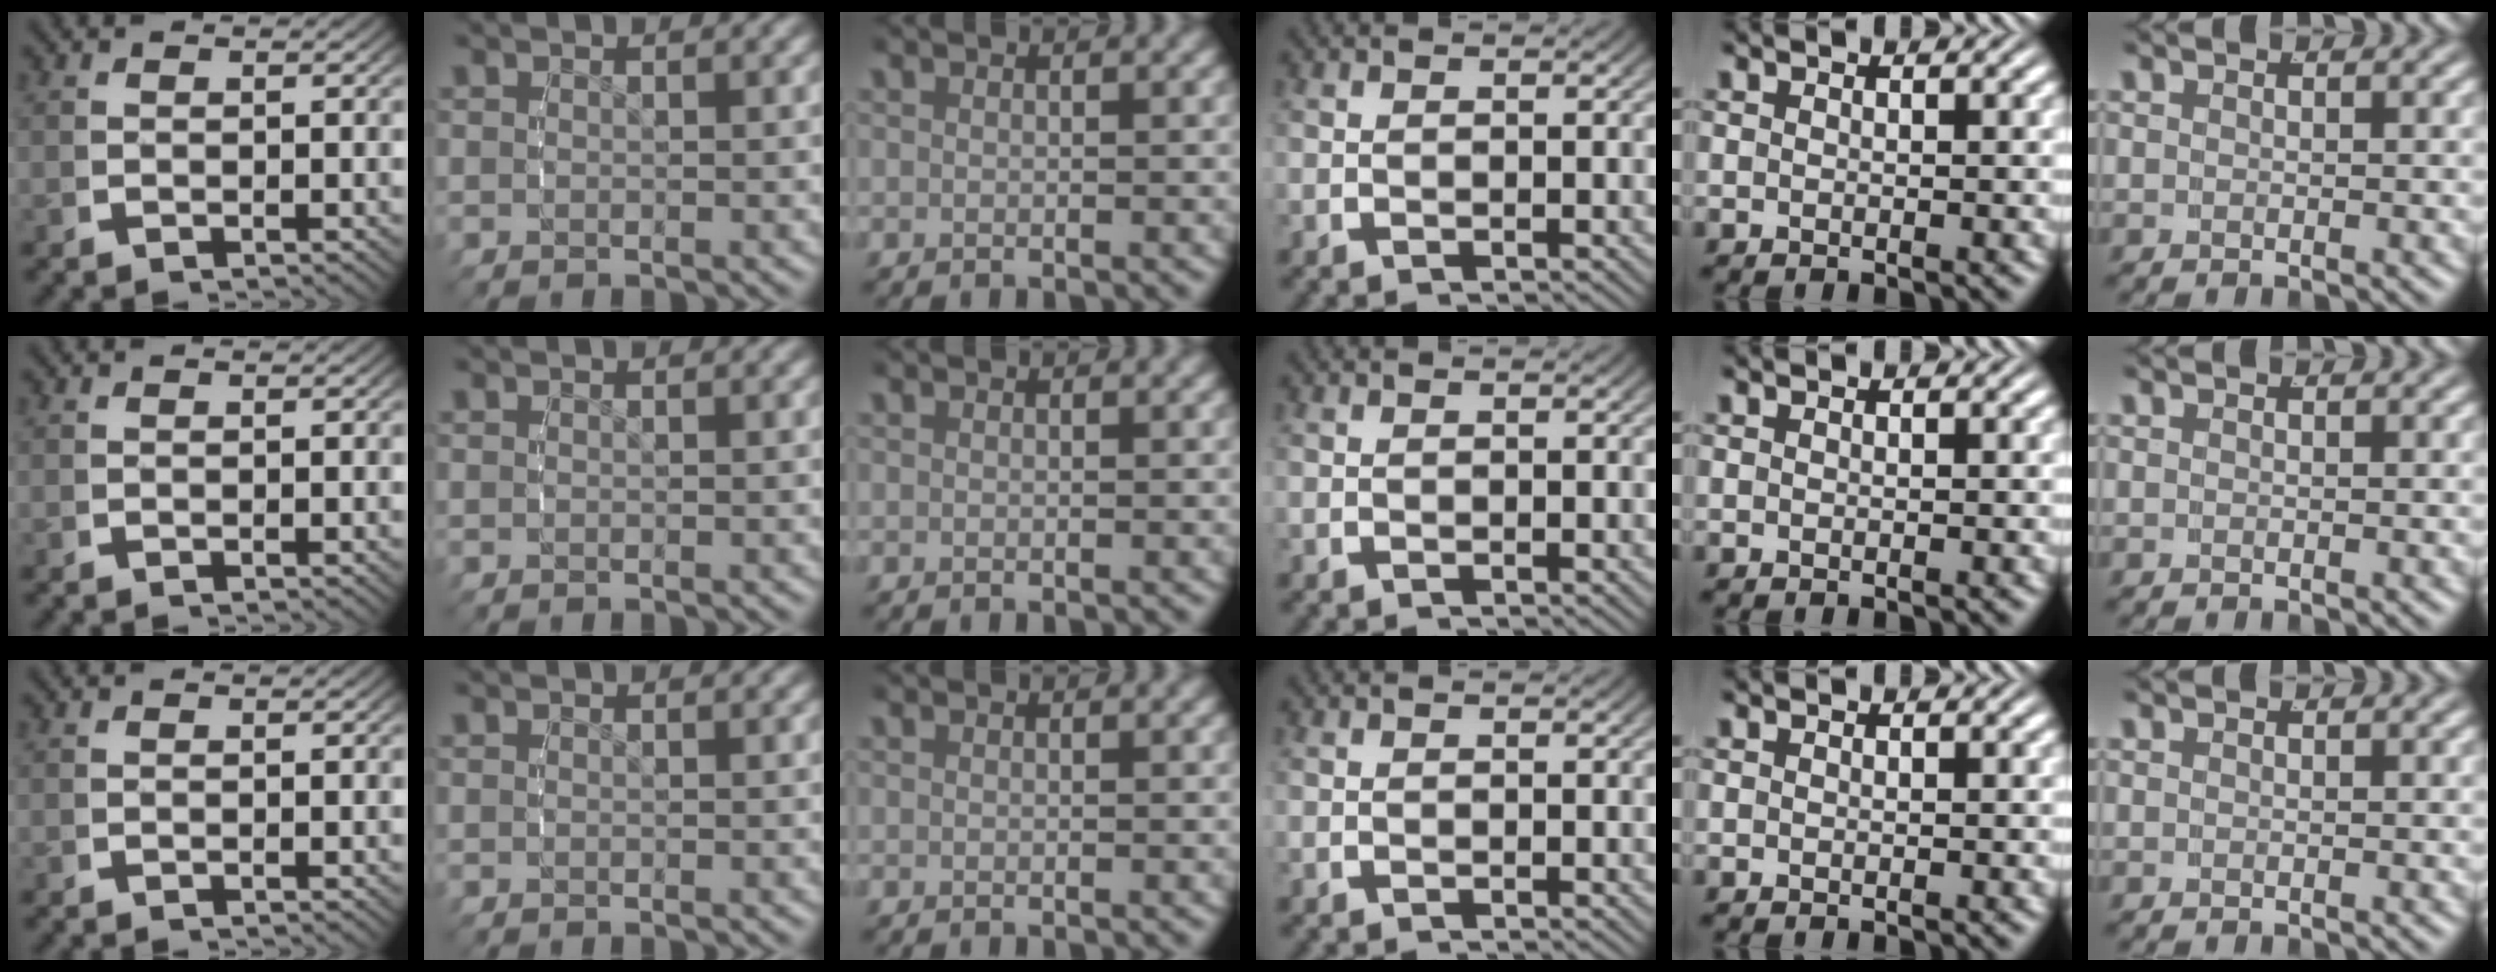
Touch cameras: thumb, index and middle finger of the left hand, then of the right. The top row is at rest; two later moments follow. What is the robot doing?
{"motion": "reach", "object": "measuring cup"}